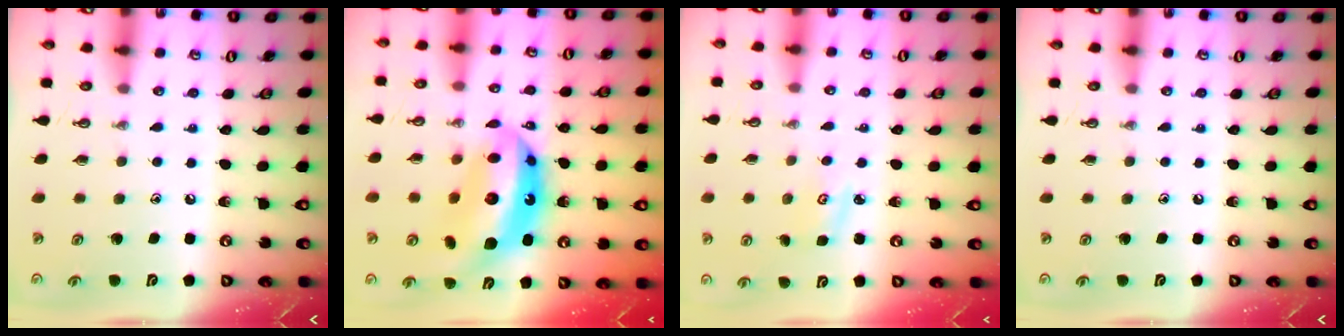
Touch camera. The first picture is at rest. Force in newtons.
{"total": 17.0, "press": 17.0, "slide": 1.5}
{"total": 3.0, "press": 3.0, "slide": 0.4}
{"total": 0.0}